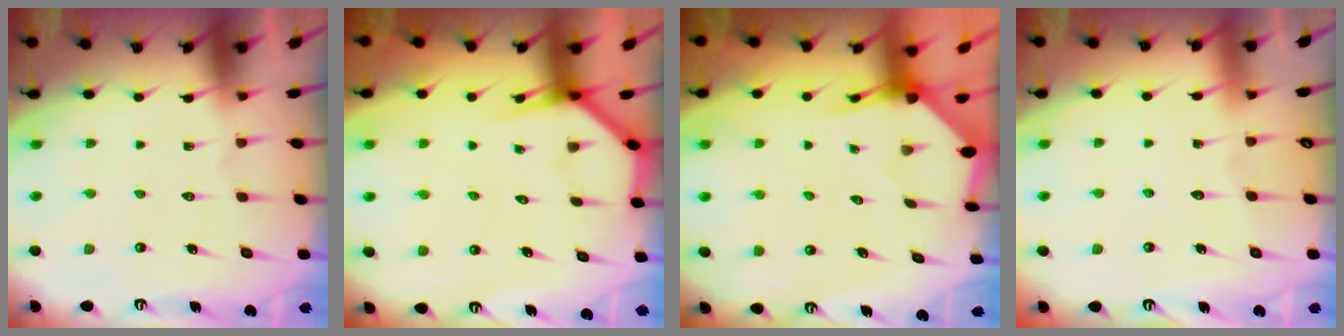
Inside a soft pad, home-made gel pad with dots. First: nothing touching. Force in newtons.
{"total": 3.7, "press": 3.7, "slide": 0.3}
{"total": 3.5, "press": 3.5, "slide": 0.3}
{"total": 4.9, "press": 4.8, "slide": 0.4}